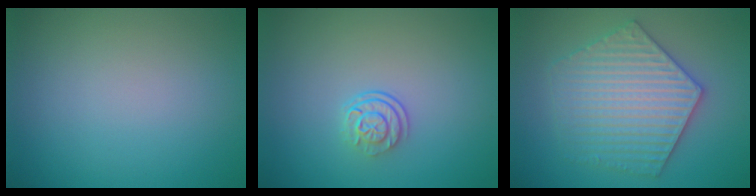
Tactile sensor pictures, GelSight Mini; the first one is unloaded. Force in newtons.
{"total": 2.4, "press": 1.7, "slide": 1.6}
{"total": 5.9, "press": 5.8, "slide": 0.9}